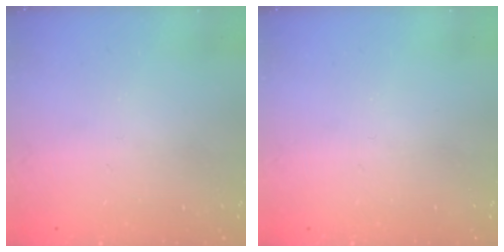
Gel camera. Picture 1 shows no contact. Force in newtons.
{"total": 0.0}